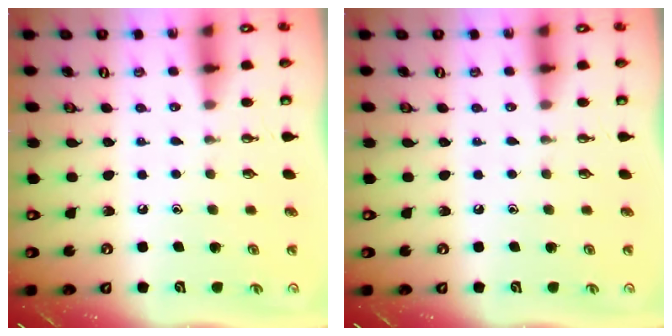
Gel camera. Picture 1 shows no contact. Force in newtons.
{"total": 0.0}